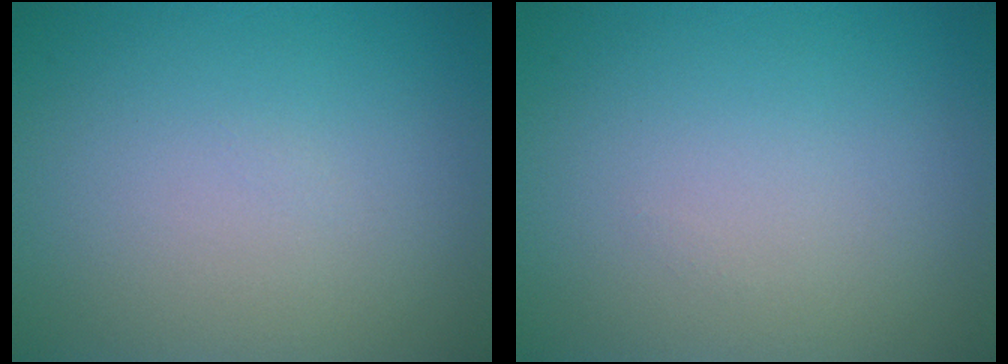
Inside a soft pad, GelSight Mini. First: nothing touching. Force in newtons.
{"total": 0.0}